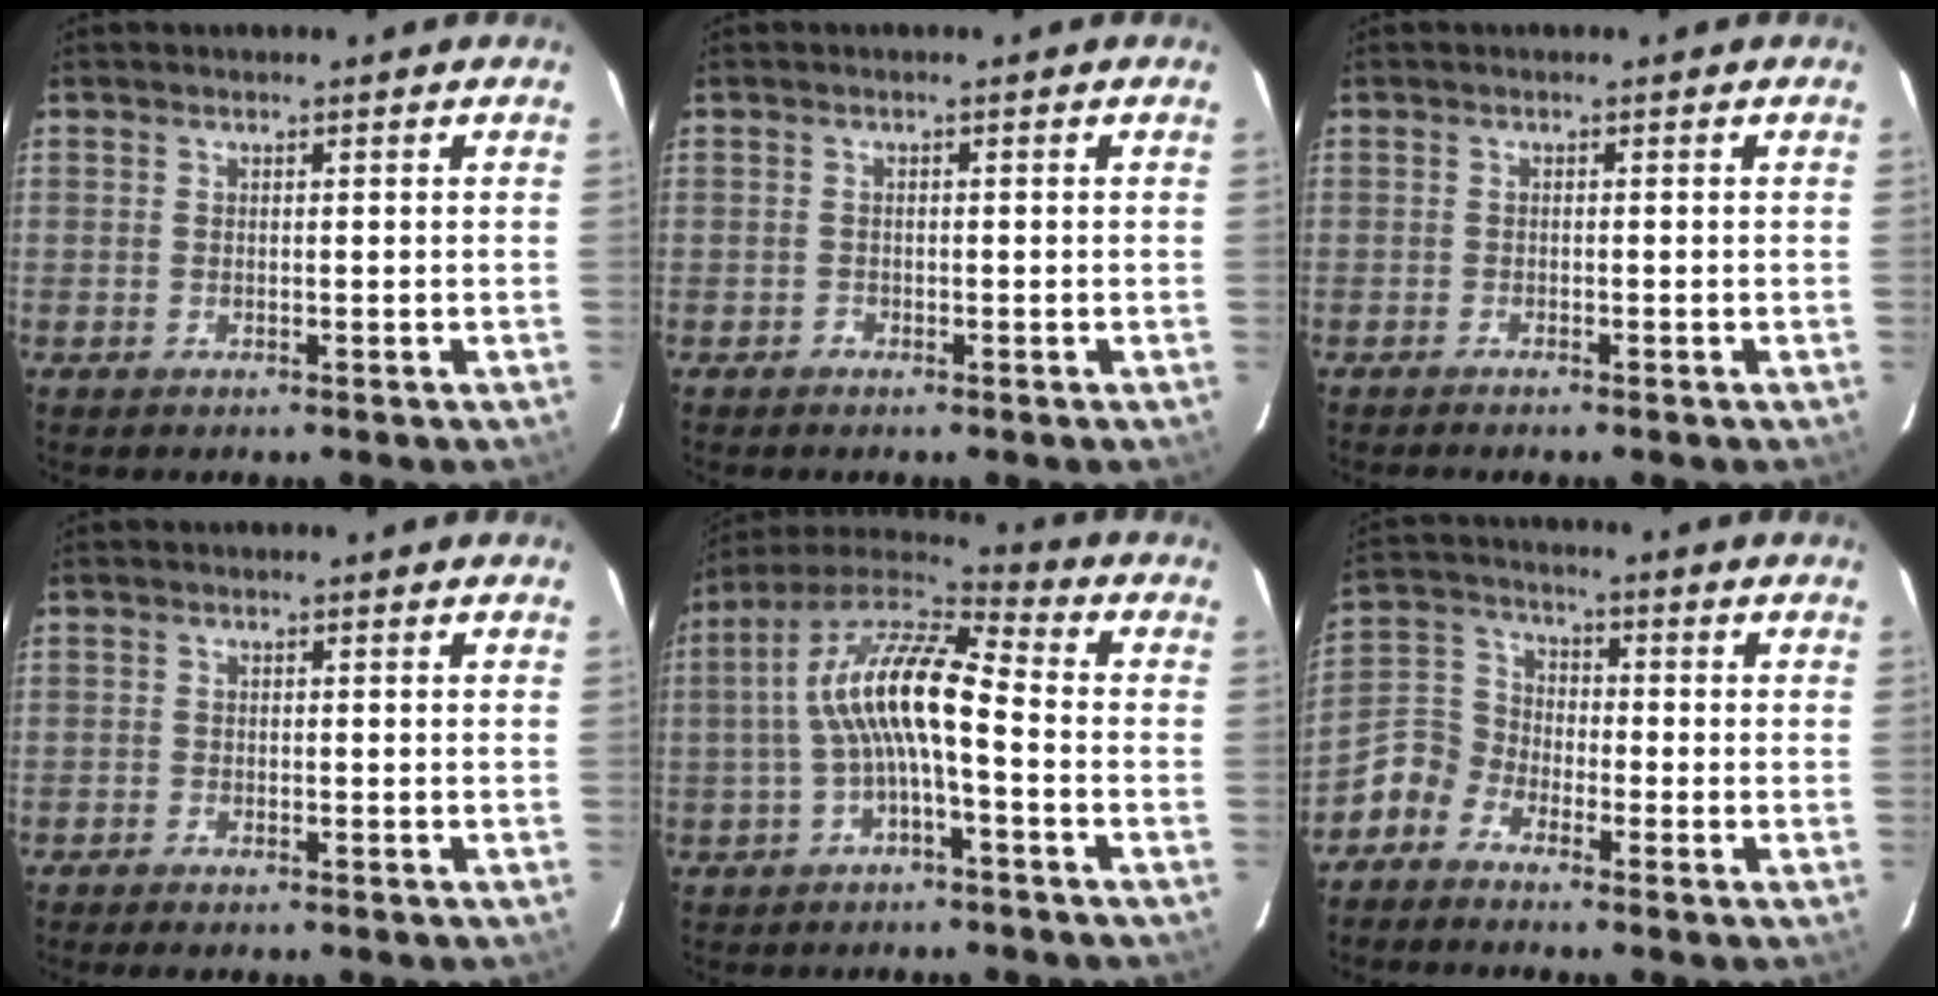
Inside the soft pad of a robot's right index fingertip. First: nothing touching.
{"total": 0.8, "force": [-0.7, 0.4, -0.1], "torque": [0.003, 0.004, -0.015]}
{"total": 1.1, "force": [-1.0, 0.0, 0.4], "torque": [-0.012, -0.003, -0.020]}
{"total": 2.1, "force": [-1.9, 0.4, 0.7], "torque": [-0.024, -0.007, -0.036]}
{"total": 12.3, "force": [-1.6, 3.1, 11.8], "torque": [-0.231, 0.019, -0.034]}
{"total": 6.2, "force": [-4.3, 4.2, 1.3], "torque": [-0.032, 0.026, -0.109]}